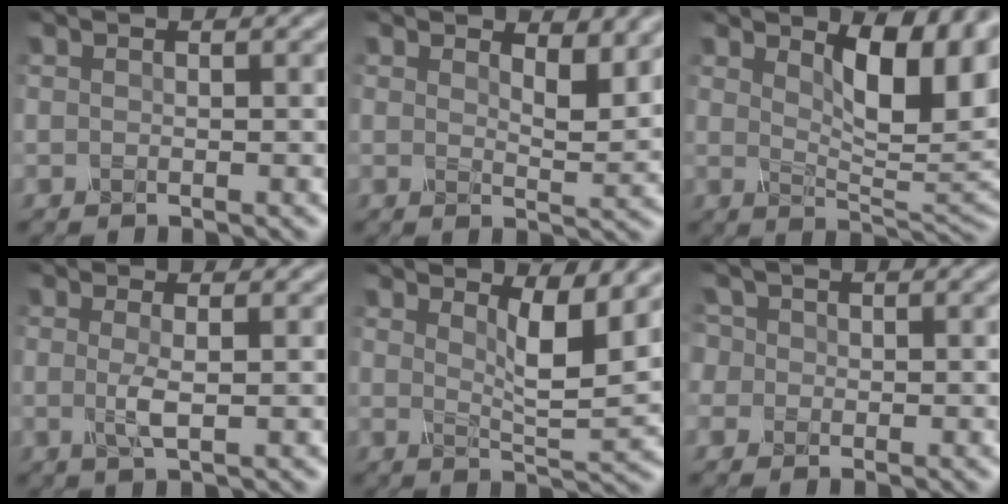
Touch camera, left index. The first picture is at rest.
{"total": 3.2, "force": [2.2, 1.1, 2.1], "torque": [-0.034, -0.009, 0.031]}
{"total": 8.2, "force": [3.1, 3.5, 6.8], "torque": [-0.105, -0.009, 0.046]}
{"total": 1.6, "force": [-0.2, 0.3, 1.6], "torque": [-0.036, -0.004, -0.003]}
{"total": 4.6, "force": [2.3, 1.2, 3.8], "torque": [-0.060, -0.013, 0.038]}
{"total": 2.9, "force": [0.8, 2.6, 1.1], "torque": [-0.029, 0.015, -0.001]}